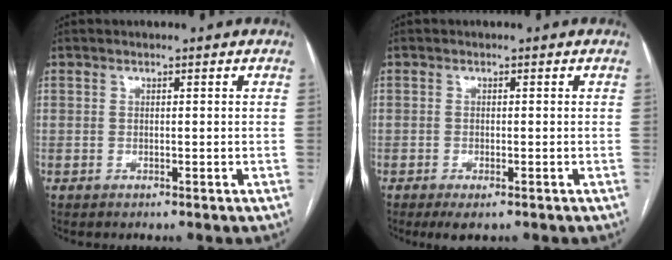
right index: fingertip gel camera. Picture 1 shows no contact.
{"total": 2.6, "force": [-1.6, 0.9, 1.8], "torque": [-0.026, -0.005, -0.021]}